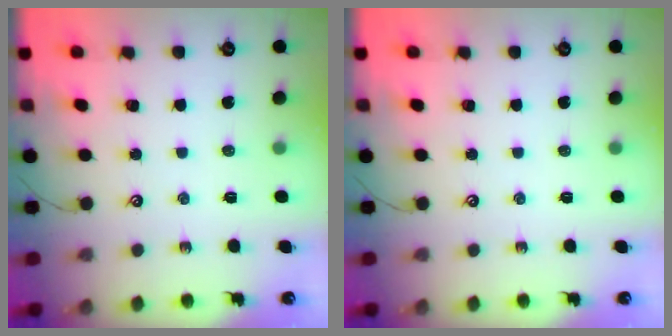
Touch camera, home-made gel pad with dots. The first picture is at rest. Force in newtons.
{"total": 0.0}